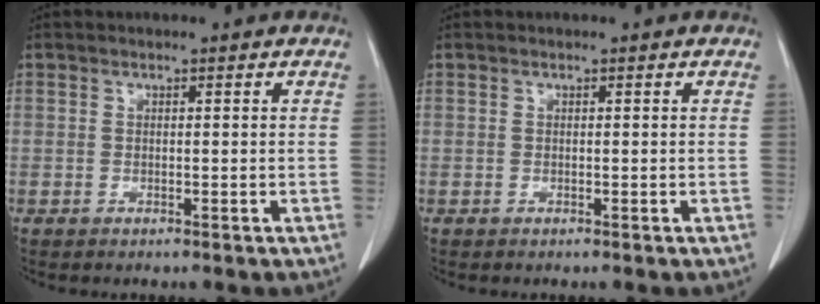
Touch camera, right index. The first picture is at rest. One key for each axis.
{"total": 0.0}